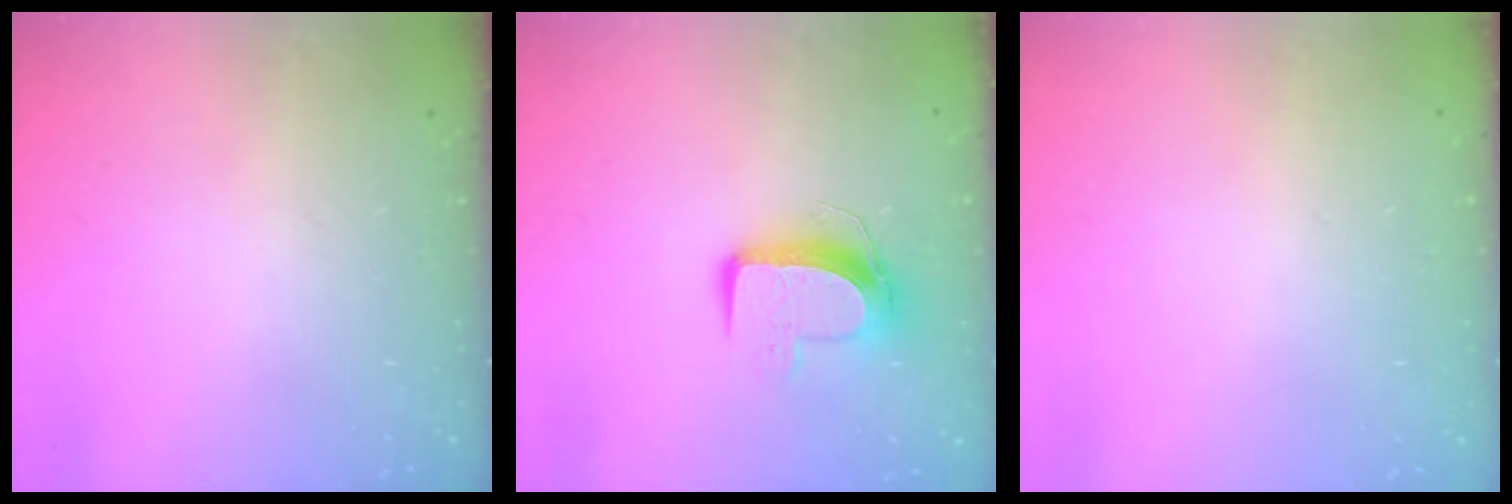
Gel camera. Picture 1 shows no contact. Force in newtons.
{"total": 9.7, "press": 9.7, "slide": 0.6}
{"total": 0.0}